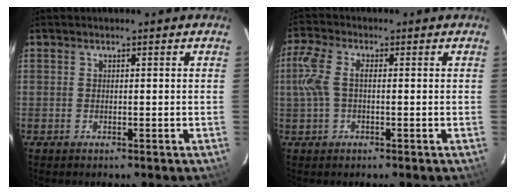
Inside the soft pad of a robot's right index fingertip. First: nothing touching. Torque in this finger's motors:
{"motor_torque": [0.68, -0.03, 0.39, 0.13]}